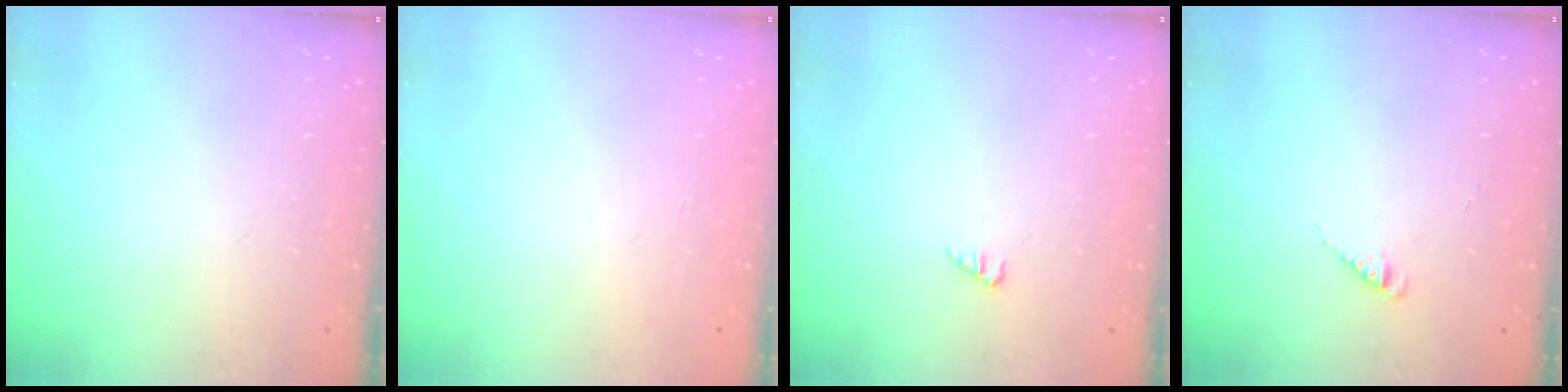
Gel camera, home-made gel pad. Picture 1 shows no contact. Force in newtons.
{"total": 0.0}
{"total": 1.6, "press": 1.6, "slide": 0.2}
{"total": 1.9, "press": 1.9, "slide": 0.4}